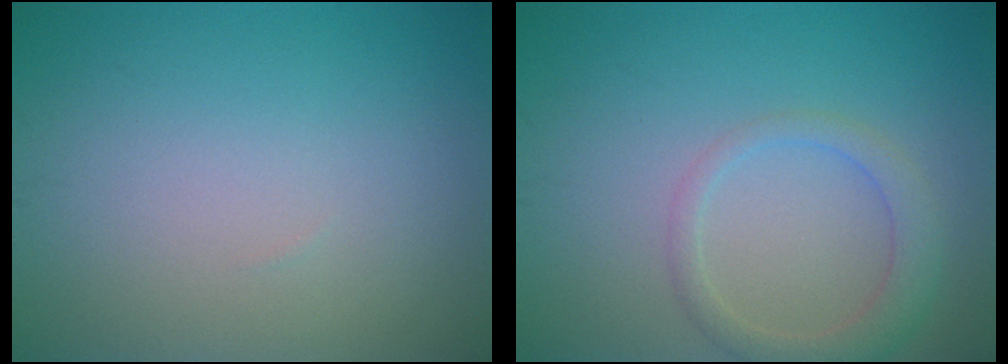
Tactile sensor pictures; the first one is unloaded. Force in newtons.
{"total": 2.6, "press": 2.6, "slide": 0.1}